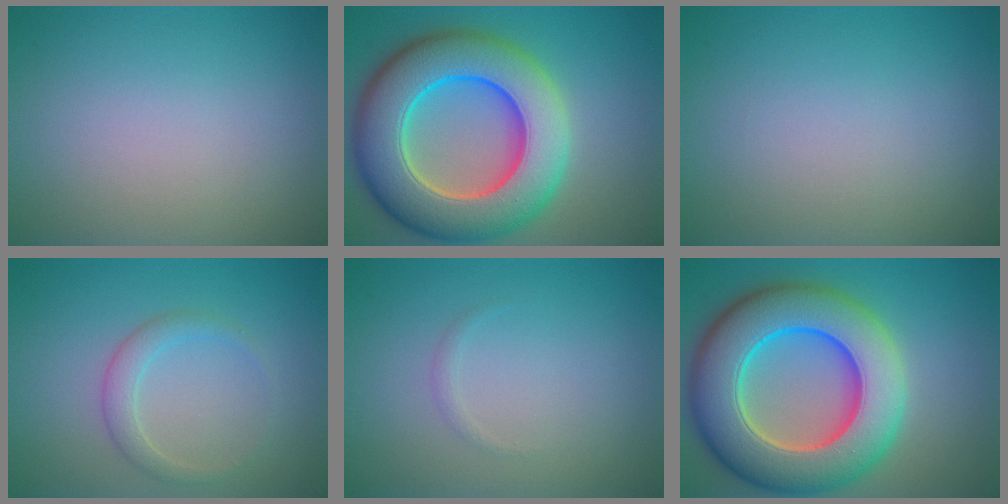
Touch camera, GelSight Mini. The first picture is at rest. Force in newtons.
{"total": 13.3, "press": 13.1, "slide": 2.1}
{"total": 0.0}
{"total": 1.9, "press": 1.9, "slide": 0.1}
{"total": 0.6, "press": 0.6, "slide": 0.0}
{"total": 13.2, "press": 13.0, "slide": 2.1}